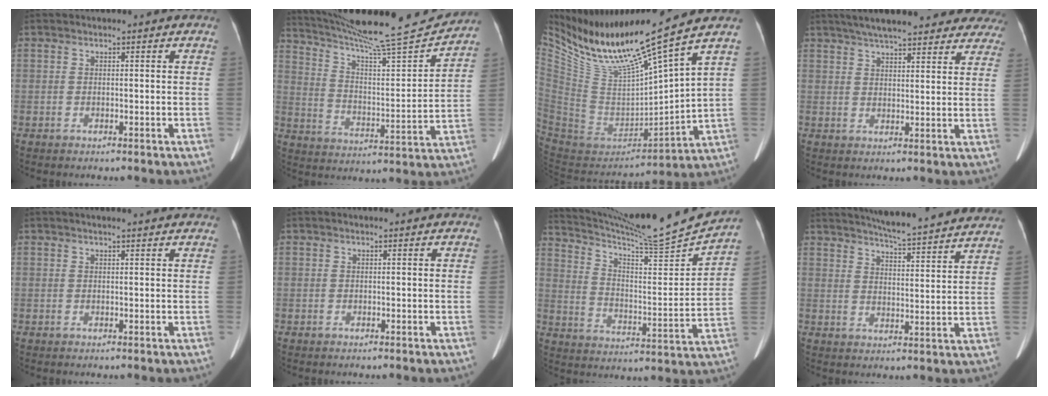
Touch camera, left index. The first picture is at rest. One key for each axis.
{"total": 20.2, "fx": 18.8, "fy": -0.4, "fz": 7.3, "tx": -0.133, "ty": -0.038, "tz": 0.283}
{"total": 18.2, "fx": 15.3, "fy": -0.3, "fz": 9.8, "tx": -0.181, "ty": -0.038, "tz": 0.297}
{"total": 24.2, "fx": 21.0, "fy": 5.8, "fz": 10.5, "tx": -0.157, "ty": 0.005, "tz": 0.253}
{"total": 5.6, "fx": 5.0, "fy": 0.2, "fz": 2.5, "tx": -0.032, "ty": 0.020, "tz": 0.054}
{"total": 1.5, "fx": 1.5, "fy": 0.2, "fz": 0.4, "tx": -0.010, "ty": 0.017, "tz": 0.013}
{"total": 20.1, "fx": 18.9, "fy": -2.0, "fz": 6.5, "tx": -0.124, "ty": -0.062, "tz": 0.281}
{"total": 21.5, "fx": 20.0, "fy": 0.4, "fz": 7.9, "tx": -0.119, "ty": -0.032, "tz": 0.248}